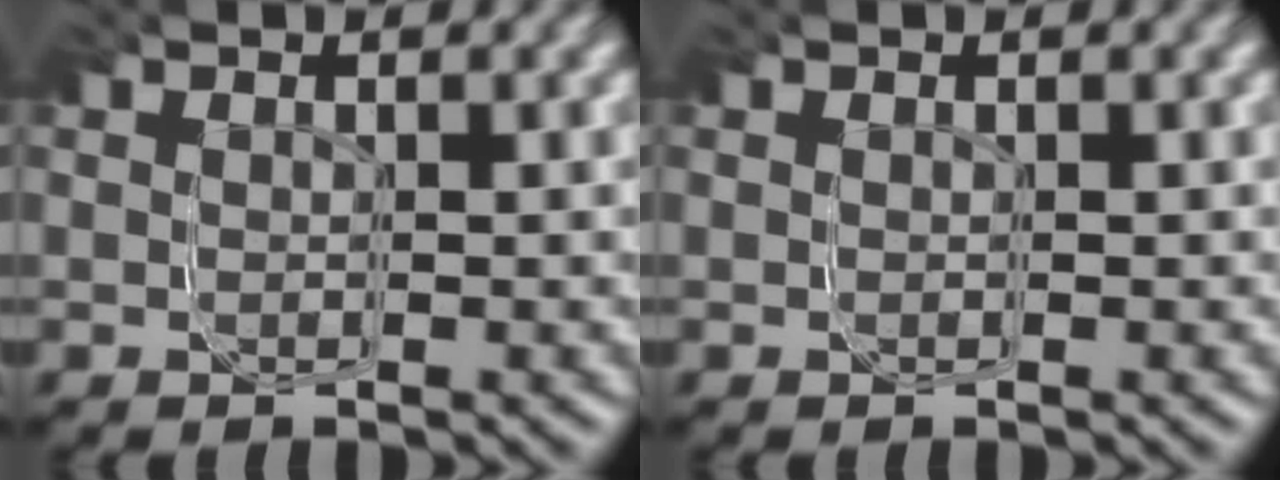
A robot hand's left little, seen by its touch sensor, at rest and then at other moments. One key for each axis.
{"total": 0.0}